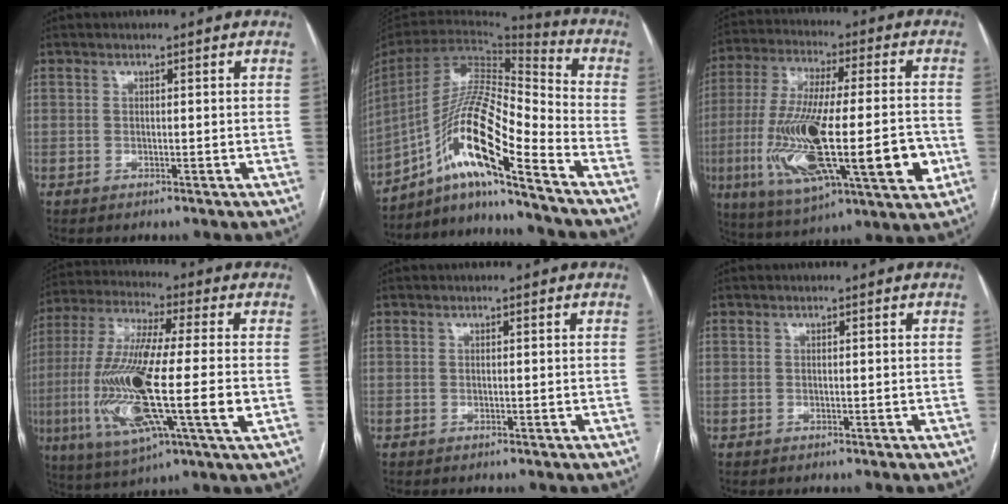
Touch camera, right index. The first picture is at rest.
{"total": 17.2, "force": [-10.6, 1.1, 13.6], "torque": [-0.267, 0.005, -0.191]}
{"total": 24.7, "force": [-5.9, 5.5, 23.3], "torque": [-0.430, -0.022, -0.086]}
{"total": 20.8, "force": [-3.1, 2.4, 20.4], "torque": [-0.421, -0.017, -0.053]}
{"total": 0.0}
{"total": 0.0}